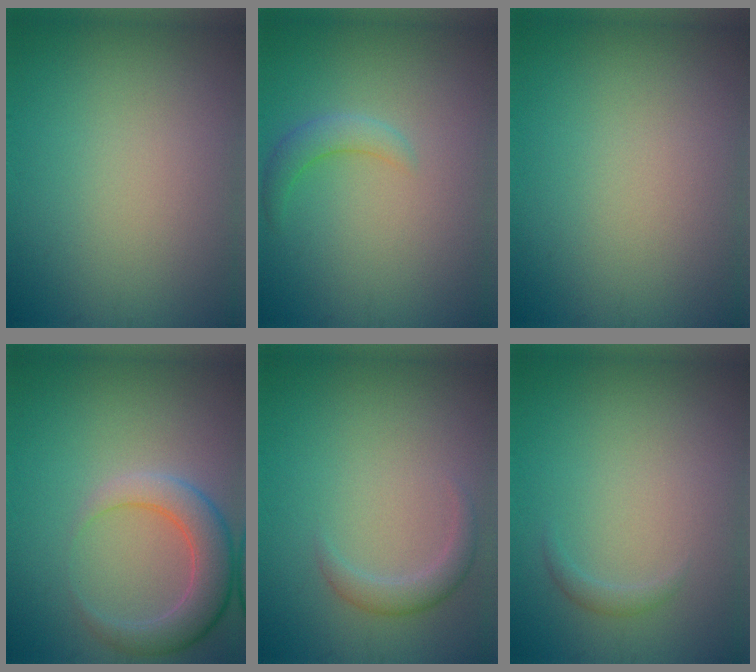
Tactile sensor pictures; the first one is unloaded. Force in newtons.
{"total": 2.0, "press": 2.0, "slide": 0.1}
{"total": 0.0}
{"total": 4.5, "press": 4.5, "slide": 0.5}
{"total": 1.8, "press": 1.8, "slide": 0.1}
{"total": 0.8, "press": 0.8, "slide": 0.0}